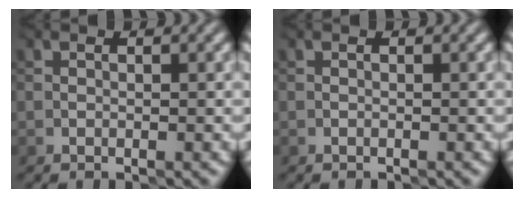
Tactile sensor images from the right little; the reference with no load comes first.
{"total": 0.0}